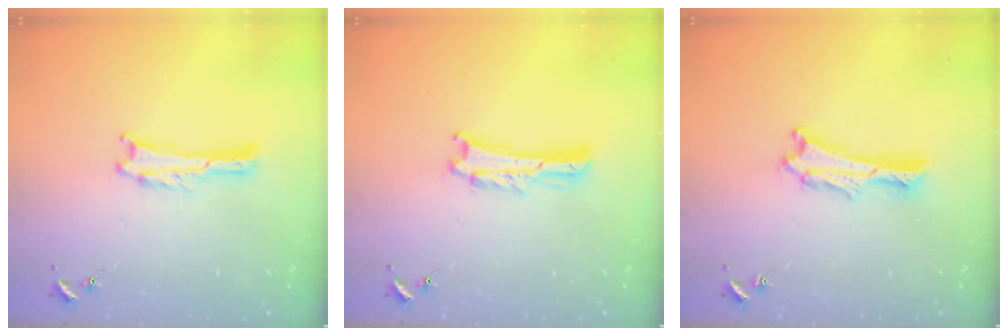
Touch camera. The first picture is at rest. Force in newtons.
{"total": 1.0, "press": 1.0, "slide": 0.2}
{"total": 1.9, "press": 1.9, "slide": 0.2}